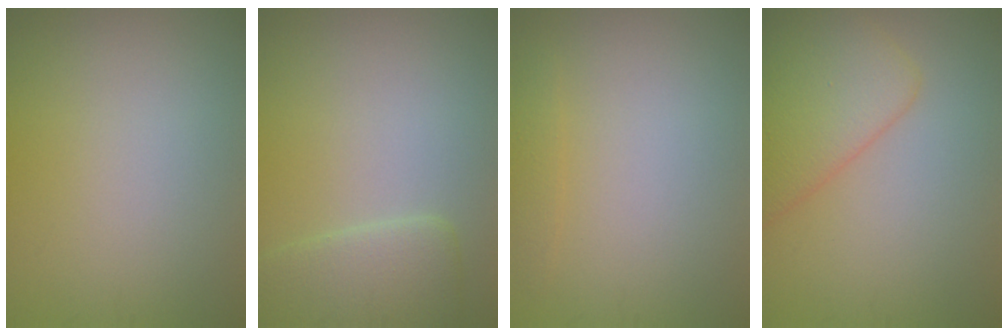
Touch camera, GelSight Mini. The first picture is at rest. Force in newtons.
{"total": 3.3, "press": 3.3, "slide": 0.5}
{"total": 1.0, "press": 1.0, "slide": 0.1}
{"total": 5.5, "press": 5.5, "slide": 0.3}